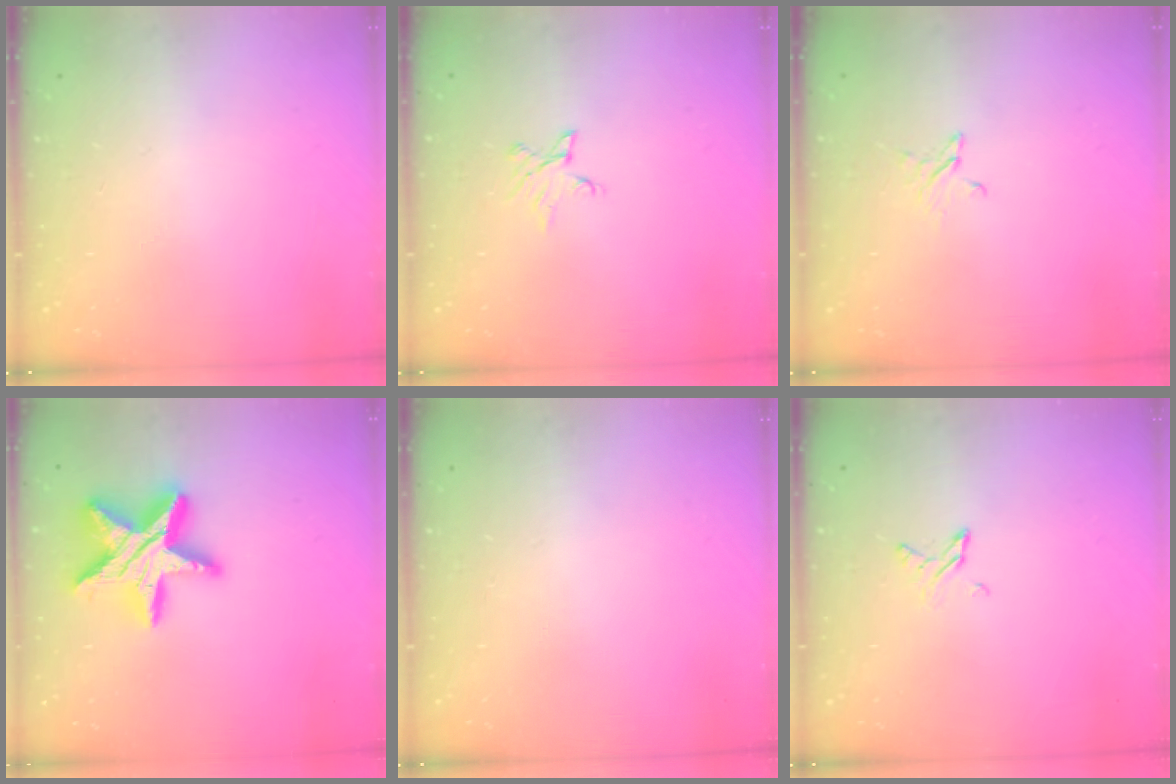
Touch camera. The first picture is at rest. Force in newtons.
{"total": 4.0, "press": 3.9, "slide": 0.4}
{"total": 2.4, "press": 2.4, "slide": 0.2}
{"total": 19.4, "press": 19.4, "slide": 1.4}
{"total": 0.0}
{"total": 3.8, "press": 3.7, "slide": 0.4}